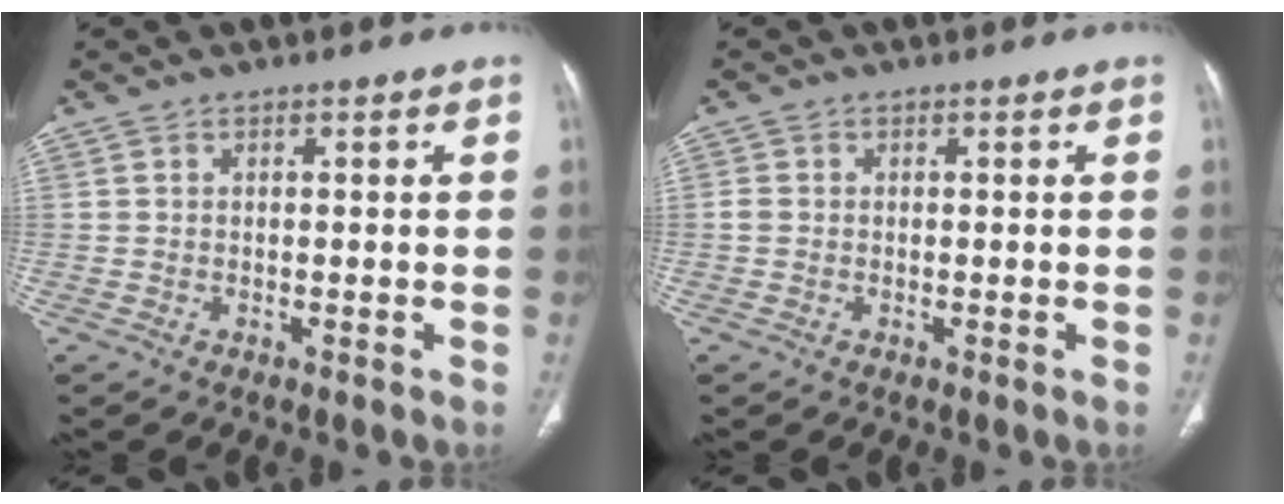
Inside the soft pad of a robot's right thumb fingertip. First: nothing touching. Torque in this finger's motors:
{"motor_torque": [0.22, 0.30, 0.36, -0.09, 0.11]}